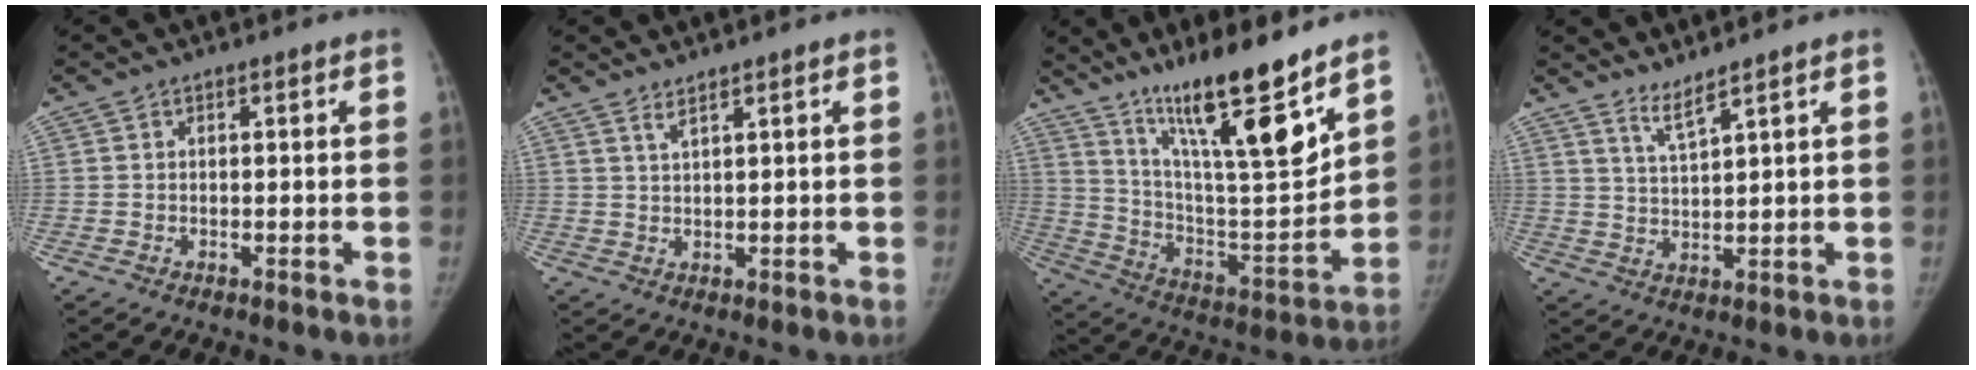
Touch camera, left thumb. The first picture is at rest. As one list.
[{"total": 1.9, "force": [1.5, 0.0, 1.1], "torque": [-0.024, -0.012, 0.033]}, {"total": 21.4, "force": [14.8, 3.2, 15.1], "torque": [-0.221, -0.089, 0.260]}, {"total": 3.5, "force": [3.0, -0.6, 1.8], "torque": [-0.038, -0.037, 0.067]}]